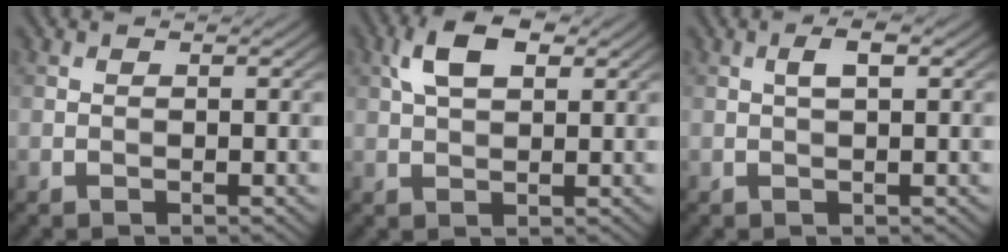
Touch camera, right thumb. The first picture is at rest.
{"total": 5.7, "force": [2.2, 2.9, 4.4], "torque": [-0.094, 0.008, 0.035]}
{"total": 2.1, "force": [0.6, 0.5, 2.0], "torque": [-0.036, 0.007, 0.009]}